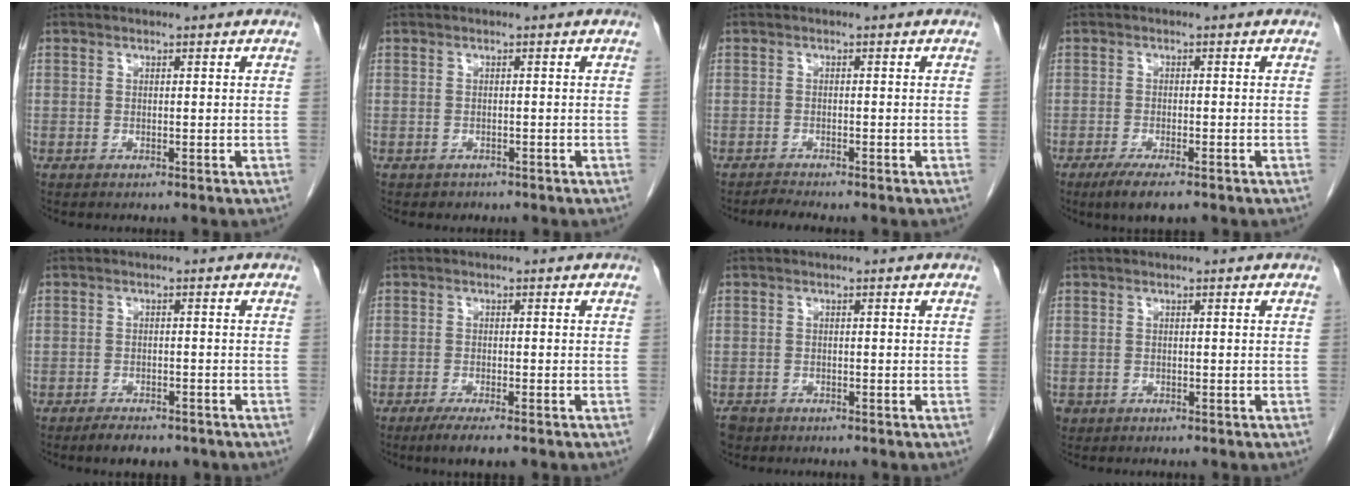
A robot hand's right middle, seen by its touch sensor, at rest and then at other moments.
{"total": 1.1, "force": [-0.9, 0.8, -0.1], "torque": [-0.009, 0.002, -0.011]}
{"total": 1.5, "force": [-1.4, -0.5, 0.1], "torque": [-0.013, -0.010, -0.025]}
{"total": 5.0, "force": [-3.4, 0.9, 3.6], "torque": [-0.060, -0.011, -0.052]}
{"total": 4.3, "force": [-3.4, 1.8, 2.0], "torque": [-0.029, -0.002, -0.043]}
{"total": 3.9, "force": [-2.7, 0.4, 2.7], "torque": [-0.044, -0.009, -0.041]}
{"total": 2.2, "force": [-1.7, 1.4, 0.4], "torque": [-0.015, 0.000, -0.030]}
{"total": 1.4, "force": [-0.8, 1.1, 0.3], "torque": [-0.012, 0.002, -0.010]}